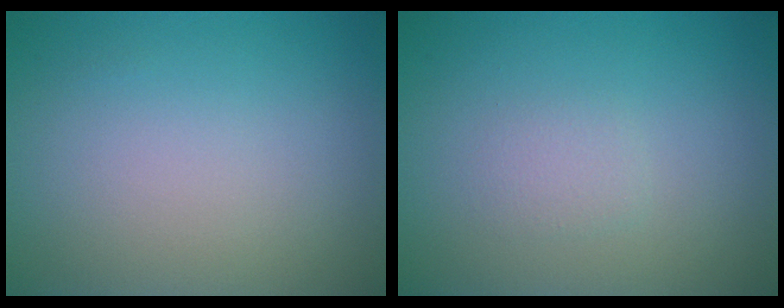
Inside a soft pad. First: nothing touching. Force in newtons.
{"total": 1.0, "press": 1.0, "slide": 0.0}